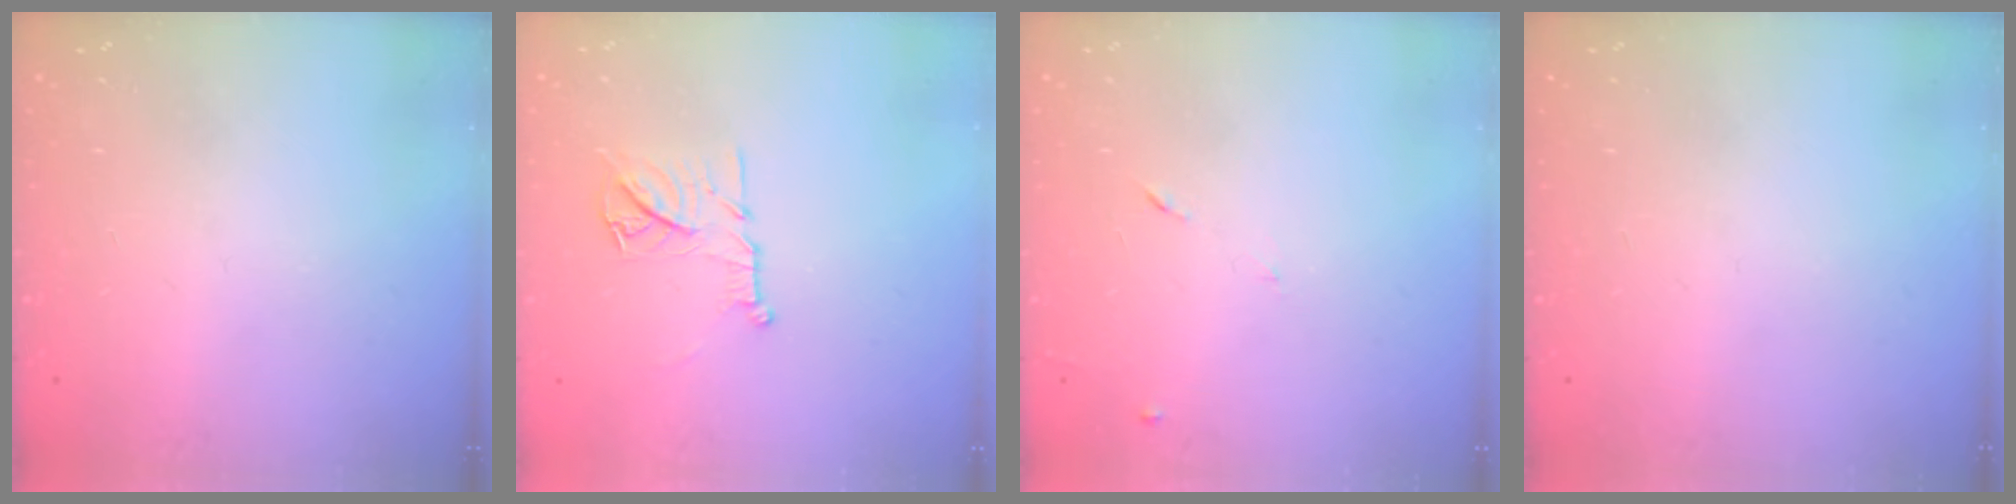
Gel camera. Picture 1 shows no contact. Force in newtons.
{"total": 11.4, "press": 11.4, "slide": 0.6}
{"total": 6.7, "press": 6.7, "slide": 0.8}
{"total": 0.0}